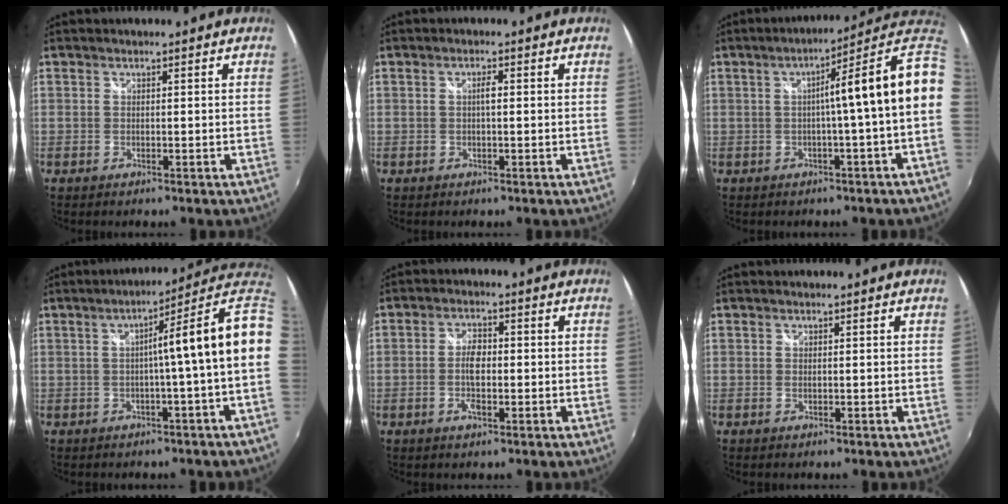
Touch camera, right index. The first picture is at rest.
{"total": 1.3, "force": [0.0, 0.3, 1.3], "torque": [-0.023, 0.004, -0.002]}
{"total": 11.5, "force": [2.3, -2.1, 11.0], "torque": [-0.137, -0.001, 0.028]}
{"total": 11.5, "force": [2.0, -2.1, 11.1], "torque": [-0.140, 0.001, 0.024]}
{"total": 4.4, "force": [-0.9, 2.1, 3.7], "torque": [-0.075, 0.003, -0.017]}
{"total": 0.0}